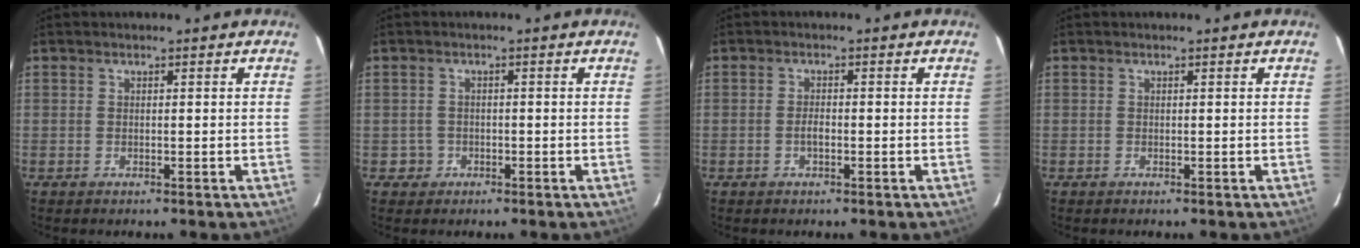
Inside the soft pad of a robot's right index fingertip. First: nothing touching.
{"total": 2.3, "force": [-0.2, 2.3, 0.2], "torque": [-0.003, 0.003, 0.002]}
{"total": 1.7, "force": [-0.6, 0.7, 1.4], "torque": [-0.029, 0.002, -0.012]}
{"total": 0.0}